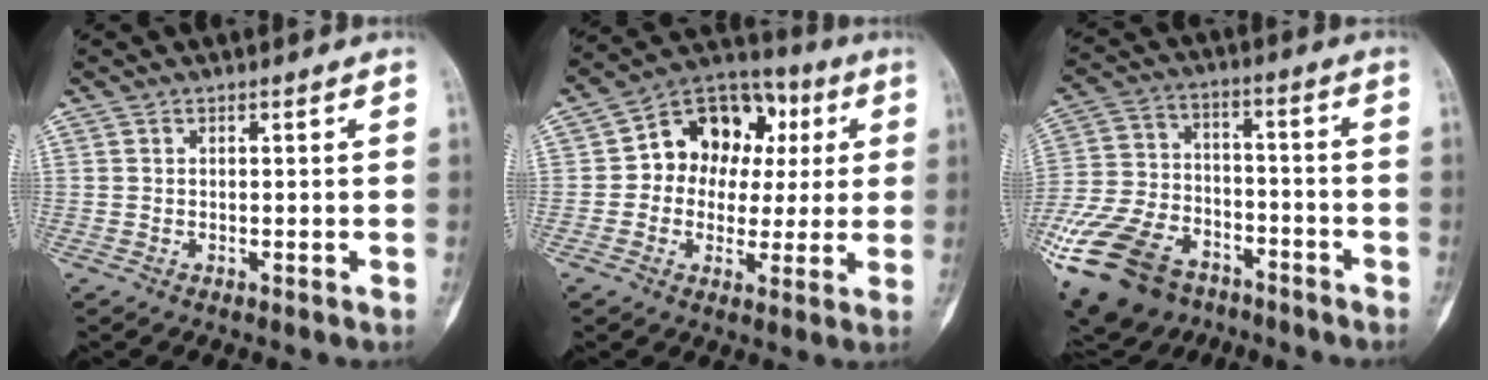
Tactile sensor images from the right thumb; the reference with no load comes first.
{"total": 15.0, "force": [2.4, 11.9, 8.7], "torque": [-0.068, 0.029, 0.028]}
{"total": 25.2, "force": [-14.8, 15.5, 13.1], "torque": [-0.339, 0.038, -0.260]}